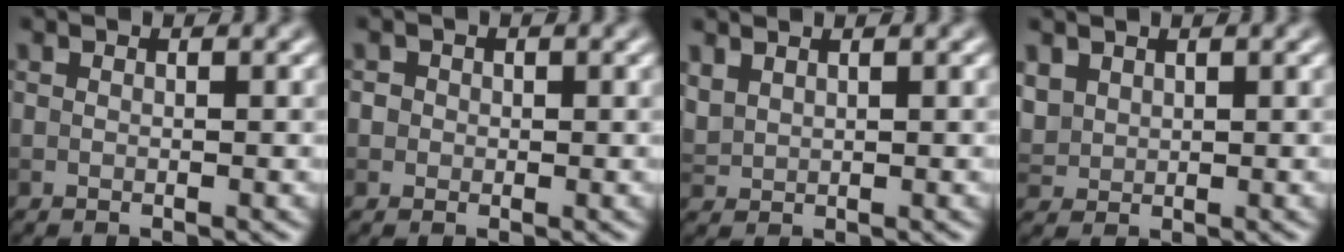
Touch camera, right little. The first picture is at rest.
{"total": 1.4, "force": [0.3, 1.3, 0.4], "torque": [0.002, 0.003, 0.007]}
{"total": 1.4, "force": [1.1, 0.6, 0.5], "torque": [-0.017, 0.003, 0.031]}
{"total": 1.9, "force": [1.1, 1.4, 0.6], "torque": [-0.018, 0.000, 0.030]}